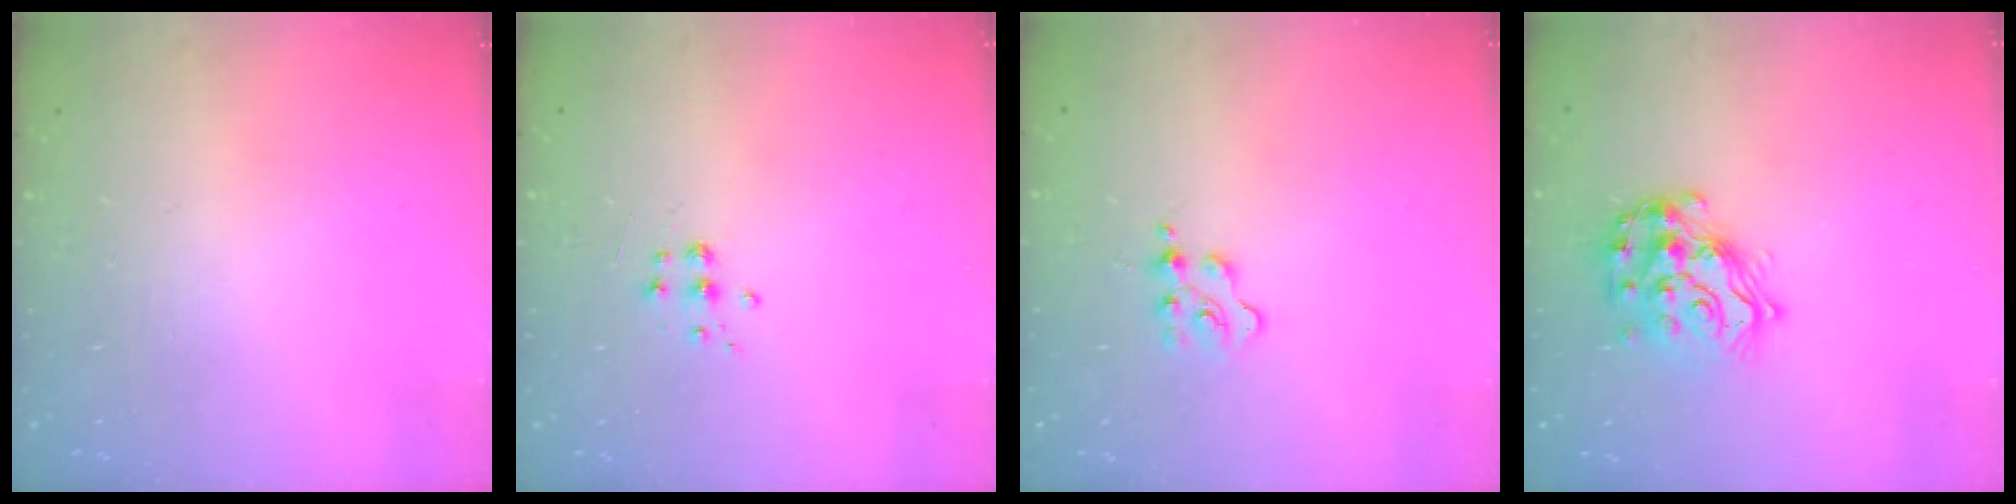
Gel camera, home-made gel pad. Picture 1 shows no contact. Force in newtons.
{"total": 4.9, "press": 4.9, "slide": 0.5}
{"total": 3.7, "press": 3.6, "slide": 0.4}
{"total": 14.9, "press": 14.8, "slide": 1.0}